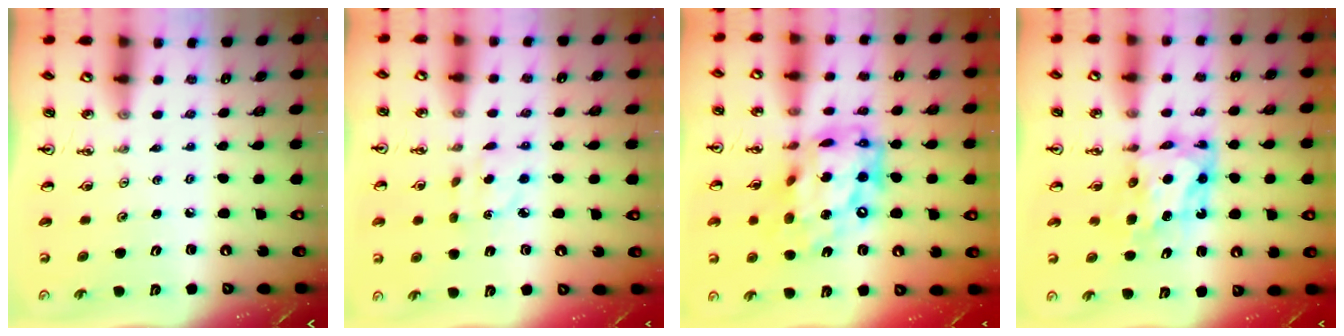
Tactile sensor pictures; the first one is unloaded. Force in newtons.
{"total": 2.3, "press": 2.3, "slide": 0.2}
{"total": 20.7, "press": 20.6, "slide": 1.8}
{"total": 7.4, "press": 7.4, "slide": 0.6}